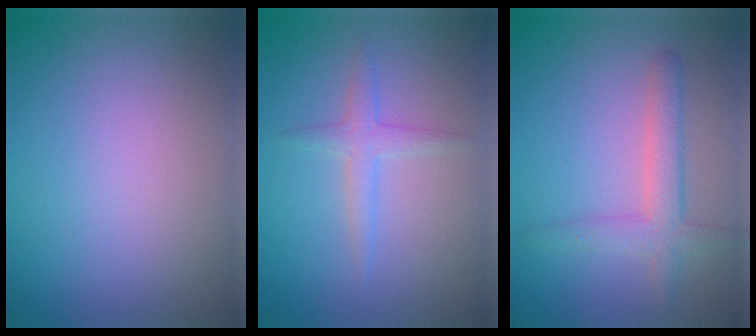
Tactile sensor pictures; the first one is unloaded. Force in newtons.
{"total": 1.9, "press": 1.9, "slide": 0.1}
{"total": 3.0, "press": 3.0, "slide": 0.1}